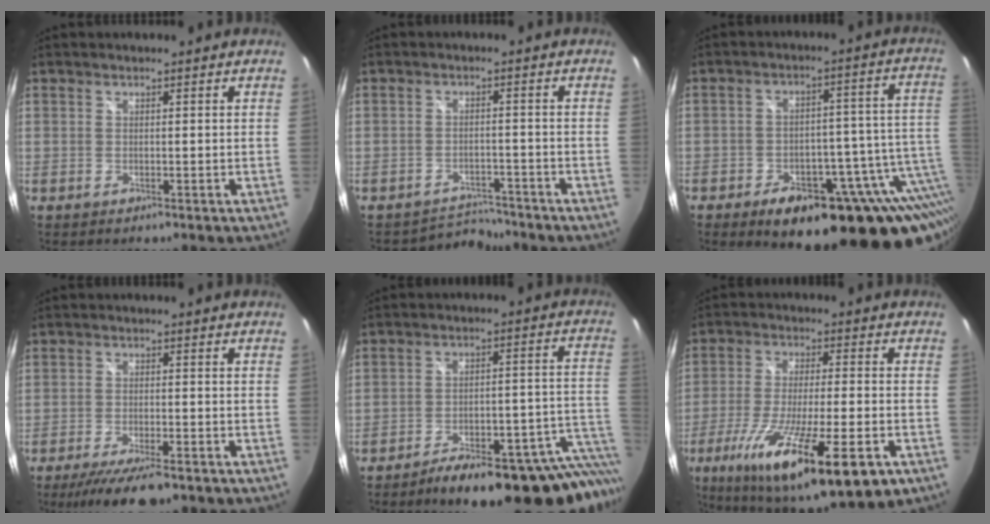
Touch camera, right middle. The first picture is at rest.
{"total": 4.7, "force": [-4.5, 1.0, -1.1], "torque": [0.009, 0.008, -0.072]}
{"total": 25.6, "force": [-12.5, 11.4, 19.2], "torque": [-0.245, 0.001, -0.151]}
{"total": 9.3, "force": [-7.2, 1.9, 5.6], "torque": [-0.123, -0.027, -0.120]}
{"total": 22.7, "force": [-18.2, 4.4, 12.8], "torque": [-0.136, -0.017, -0.241]}
{"total": 22.3, "force": [-10.6, 4.0, 19.2], "torque": [-0.352, -0.068, -0.173]}